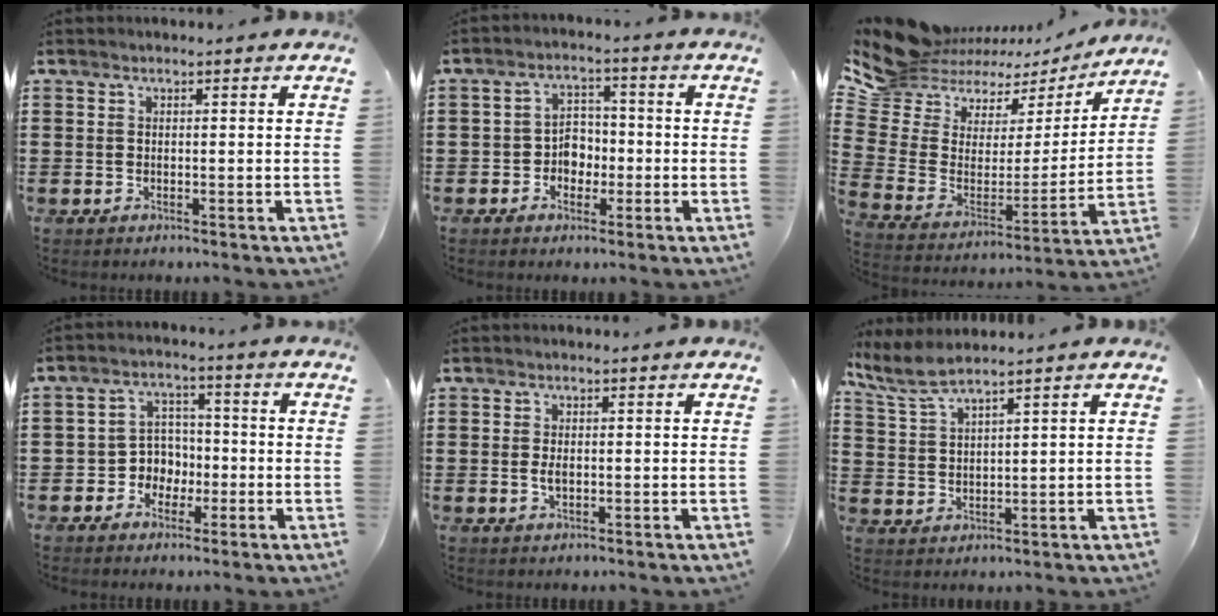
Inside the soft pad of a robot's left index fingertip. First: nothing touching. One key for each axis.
{"total": 4.0, "fx": -1.4, "fy": 3.3, "fz": 1.9, "tx": -0.044, "ty": 0.009, "tz": -0.032}
{"total": 11.1, "fx": 9.2, "fy": 5.6, "fz": 2.6, "tx": -0.106, "ty": -0.059, "tz": 0.165}
{"total": 4.6, "fx": -1.7, "fy": 4.1, "fz": 1.2, "tx": -0.037, "ty": 0.011, "tz": -0.036}
{"total": 1.8, "fx": -0.1, "fy": 0.8, "fz": 1.6, "tx": -0.032, "ty": 0.001, "tz": -0.002}
{"total": 5.1, "fx": 4.2, "fy": 0.7, "fz": 2.8, "tx": -0.067, "ty": -0.007, "tz": 0.076}